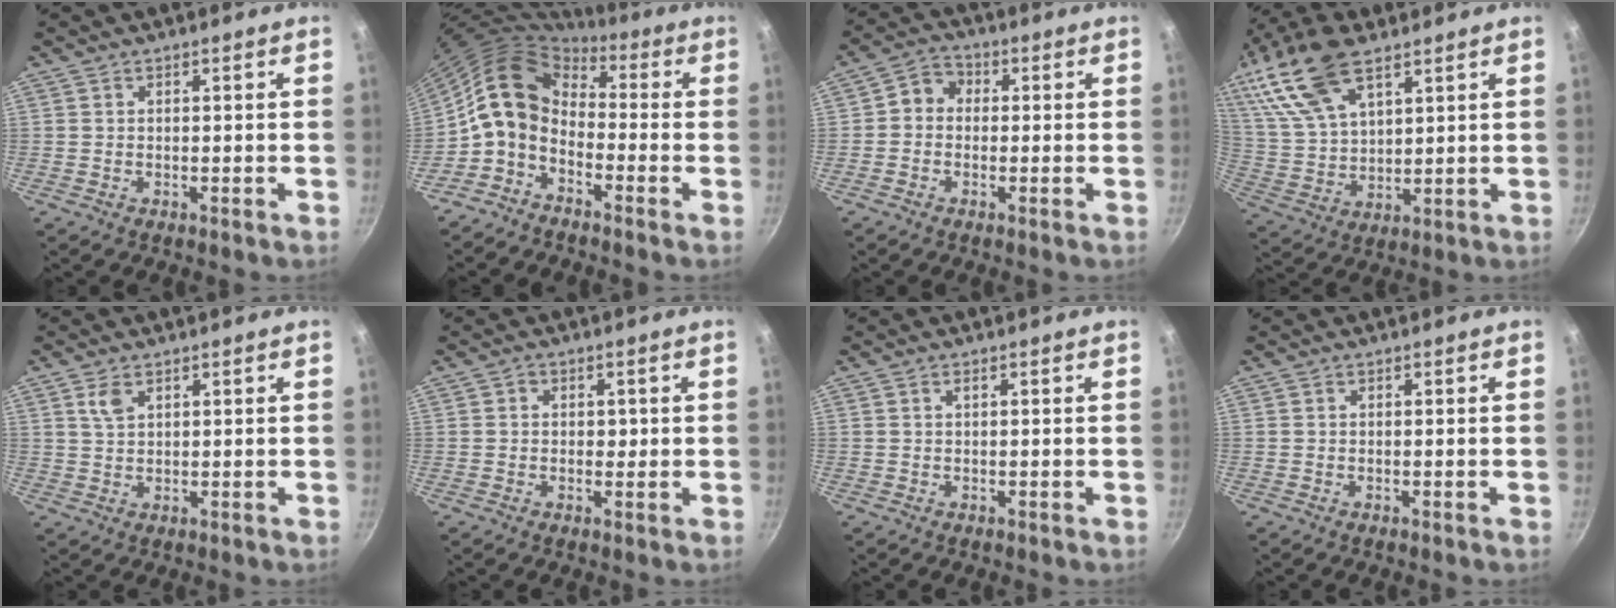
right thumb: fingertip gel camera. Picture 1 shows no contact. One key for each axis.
{"total": 9.7, "fx": -1.9, "fy": 7.0, "fz": 6.4, "tx": -0.100, "ty": 0.042, "tz": -0.056}
{"total": 4.5, "fx": -0.1, "fy": 3.9, "fz": 2.2, "tx": -0.018, "ty": 0.012, "tz": -0.021}
{"total": 16.9, "fx": 9.6, "fy": 7.9, "fz": 11.5, "tx": -0.225, "ty": -0.011, "tz": 0.194}
{"total": 2.9, "fx": 1.5, "fy": 1.6, "fz": 1.9, "tx": -0.034, "ty": -0.006, "tz": 0.032}
{"total": 2.2, "fx": 0.0, "fy": 1.7, "fz": 1.4, "tx": -0.014, "ty": -0.001, "tz": -0.001}
{"total": 0.6, "fx": 0.1, "fy": 0.2, "fz": 0.5, "tx": -0.009, "ty": 0.001, "tz": 0.001}
{"total": 0.0}